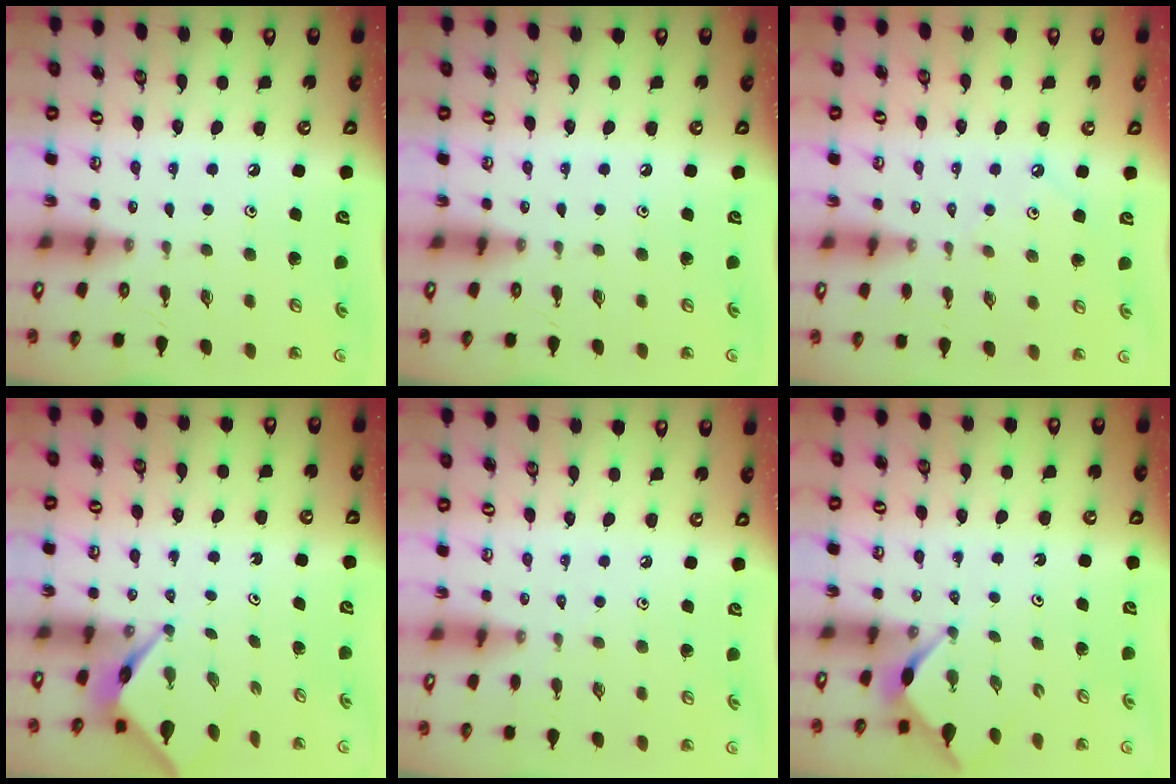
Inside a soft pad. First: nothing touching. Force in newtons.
{"total": 0.0}
{"total": 2.6, "press": 2.6, "slide": 0.4}
{"total": 4.0, "press": 4.0, "slide": 0.2}
{"total": 1.9, "press": 1.9, "slide": 0.4}
{"total": 2.7, "press": 2.7, "slide": 0.3}